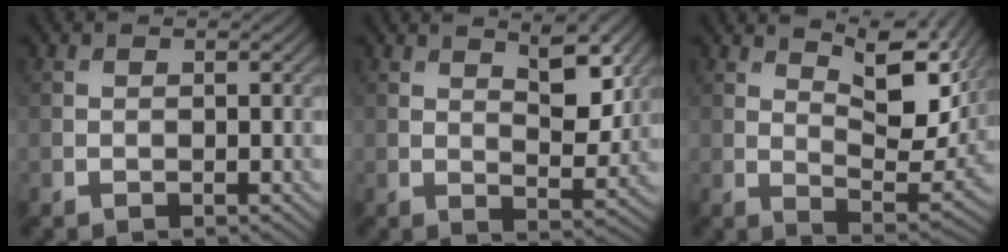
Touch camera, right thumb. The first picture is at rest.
{"total": 5.4, "force": [2.9, 2.0, 4.1], "torque": [-0.066, -0.012, 0.050]}
{"total": 10.6, "force": [6.0, 3.5, 8.1], "torque": [-0.137, -0.003, 0.094]}